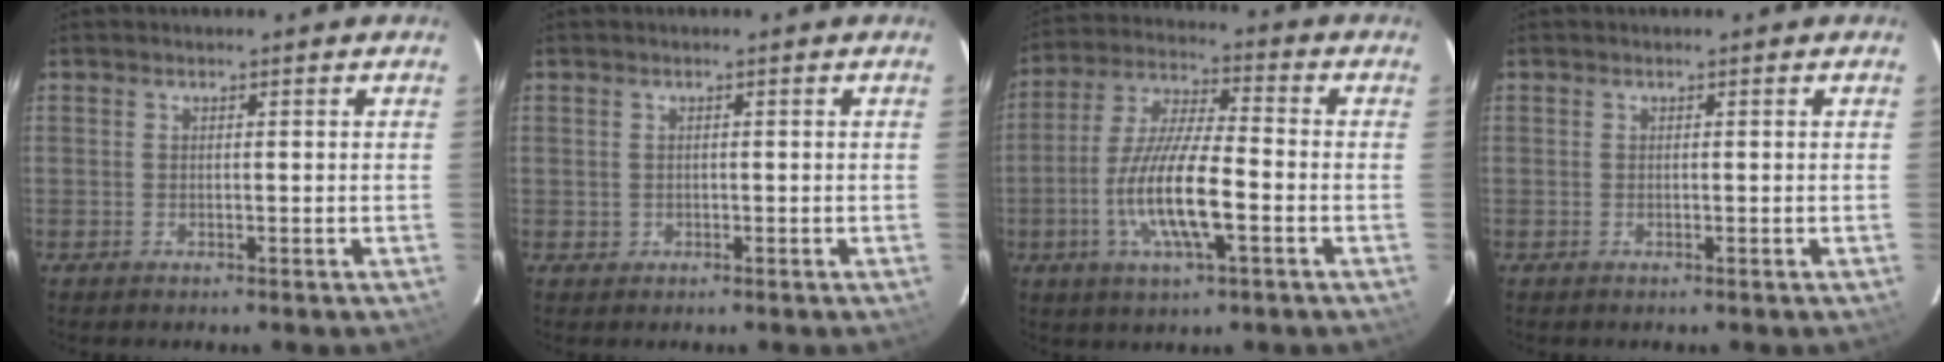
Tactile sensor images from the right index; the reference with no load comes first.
{"total": 1.2, "force": [-0.1, 1.2, 0.0], "torque": [0.002, 0.003, 0.002]}
{"total": 13.3, "force": [-4.2, 2.8, 12.3], "torque": [-0.250, -0.008, -0.080]}
{"total": 0.0}